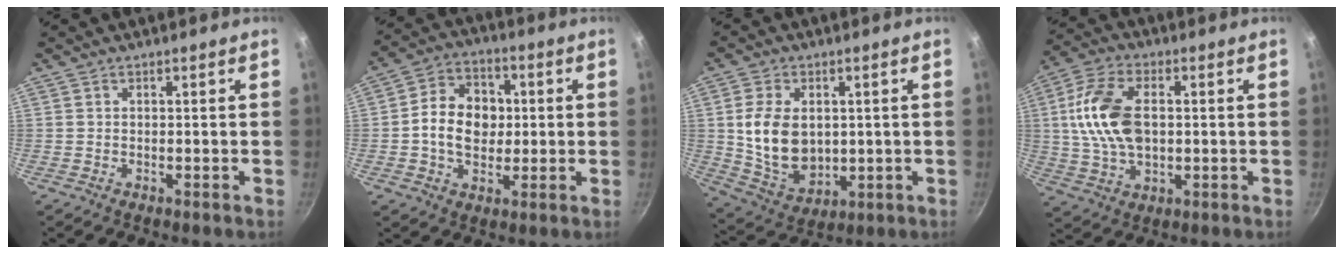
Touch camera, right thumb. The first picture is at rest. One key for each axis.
{"total": 11.5, "fx": 0.1, "fy": 9.0, "fz": 7.2, "tx": -0.093, "ty": 0.014, "tz": -0.010}
{"total": 12.9, "fx": 1.3, "fy": 9.0, "fz": 9.1, "tx": -0.147, "ty": -0.018, "tz": 0.042}
{"total": 13.9, "fx": 1.4, "fy": 8.5, "fz": 11.0, "tx": -0.202, "ty": 0.010, "tz": 0.022}